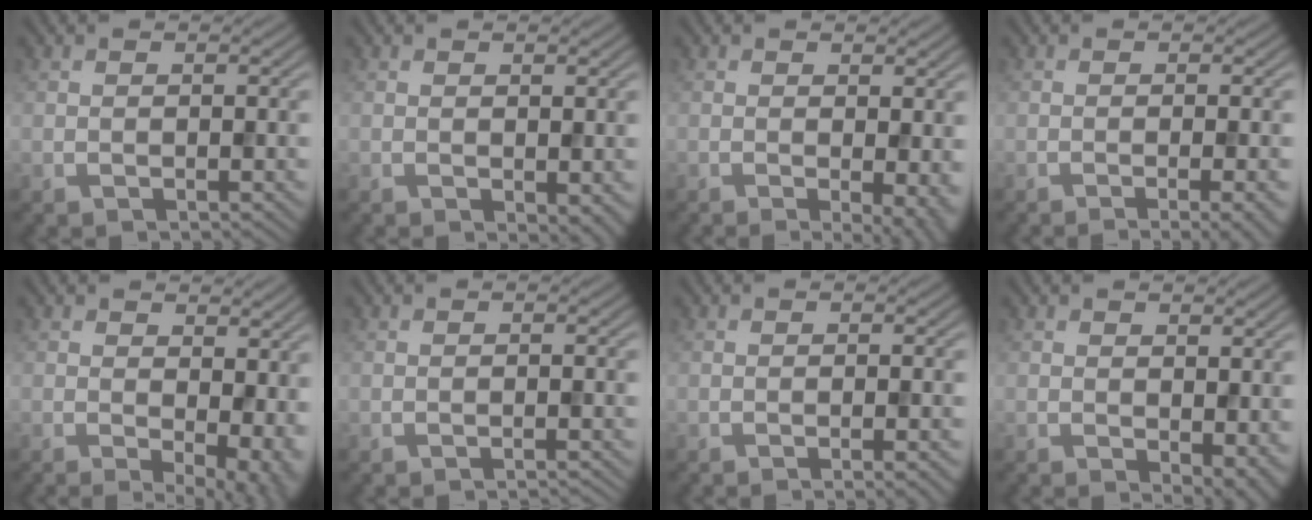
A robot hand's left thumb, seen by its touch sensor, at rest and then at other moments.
{"total": 2.0, "force": [-0.3, 1.0, 1.7], "torque": [-0.023, -0.009, -0.002]}
{"total": 4.1, "force": [-0.6, 1.0, 4.0], "torque": [-0.056, -0.009, -0.008]}
{"total": 4.0, "force": [-1.5, 0.8, 3.6], "torque": [-0.043, 0.001, -0.026]}
{"total": 6.9, "force": [0.5, 3.3, 6.1], "torque": [-0.088, -0.011, 0.017]}
{"total": 0.9, "force": [-0.8, 0.1, 0.5], "torque": [-0.001, 0.001, -0.019]}
{"total": 2.0, "force": [-0.8, 0.5, 1.8], "torque": [-0.017, 0.001, -0.018]}
{"total": 3.9, "force": [-0.5, 2.0, 3.3], "torque": [-0.044, -0.012, -0.001]}